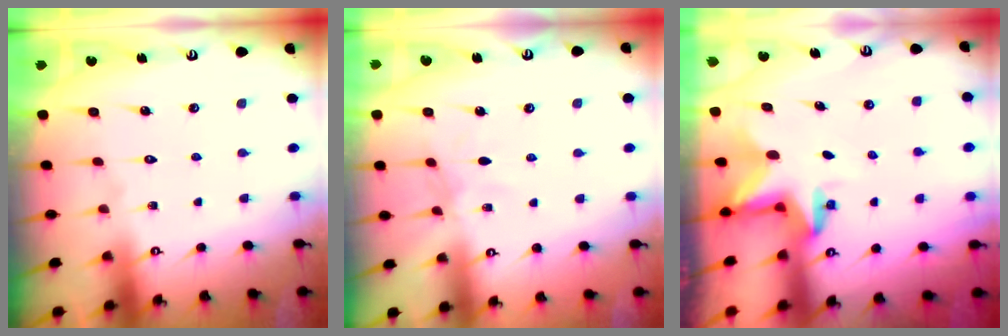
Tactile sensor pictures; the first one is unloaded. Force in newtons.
{"total": 2.7, "press": 2.7, "slide": 0.4}
{"total": 2.9, "press": 2.9, "slide": 0.2}